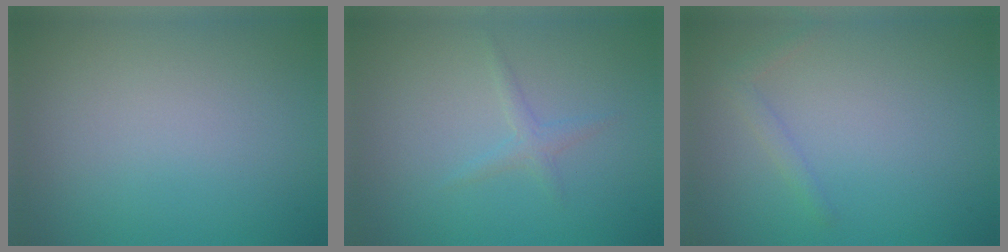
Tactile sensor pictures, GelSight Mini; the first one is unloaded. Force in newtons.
{"total": 1.2, "press": 1.2, "slide": 0.1}
{"total": 1.1, "press": 1.1, "slide": 0.1}